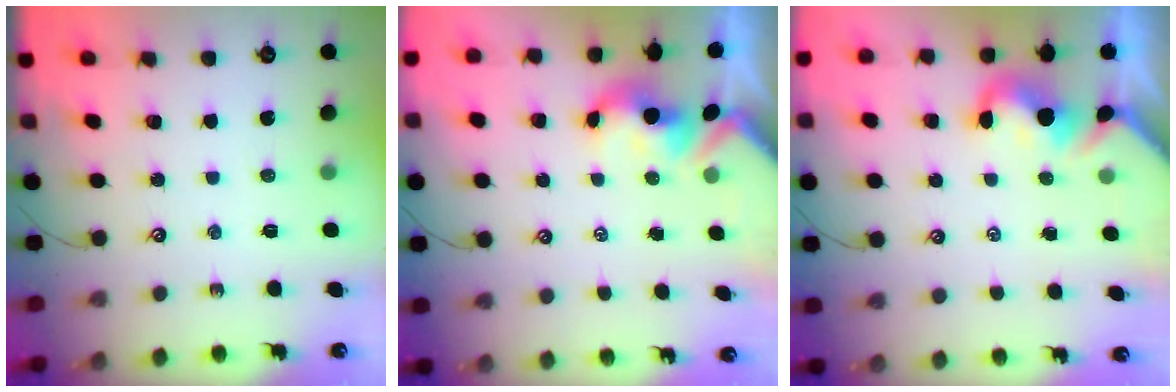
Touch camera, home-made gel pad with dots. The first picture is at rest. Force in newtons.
{"total": 2.1, "press": 2.0, "slide": 0.7}
{"total": 1.4, "press": 1.3, "slide": 0.5}